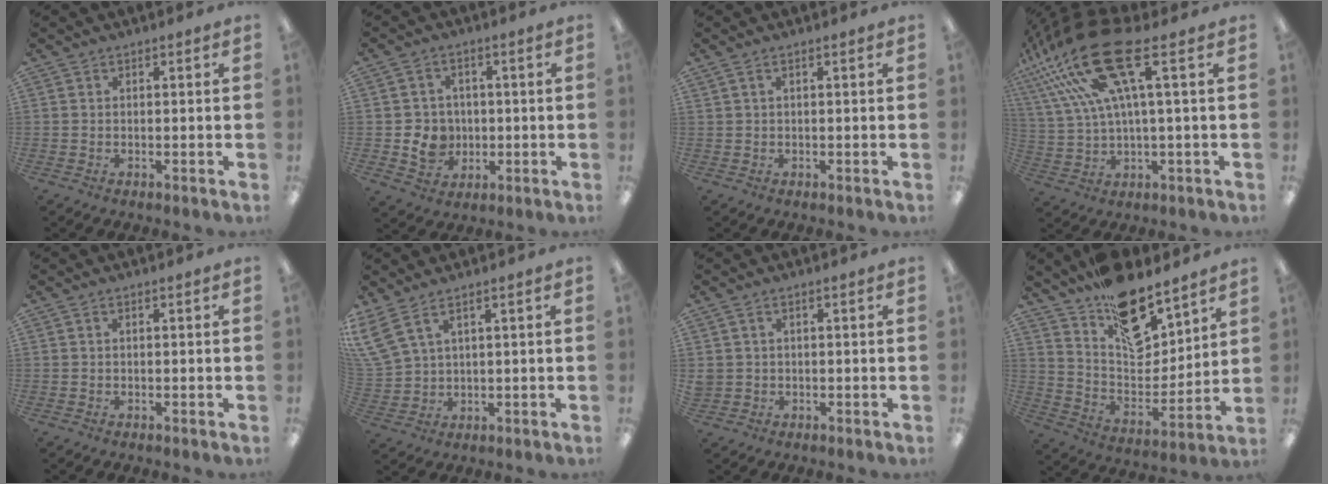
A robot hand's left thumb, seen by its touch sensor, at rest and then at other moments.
{"total": 7.1, "force": [-1.0, 6.4, 2.8], "torque": [-0.053, 0.012, -0.015]}
{"total": 1.5, "force": [0.4, 0.3, 1.4], "torque": [-0.027, 0.002, 0.007]}
{"total": 20.8, "force": [9.3, 6.0, 17.6], "torque": [-0.361, -0.031, 0.150]}
{"total": 0.0}
{"total": 6.8, "force": [4.3, 3.0, 4.3], "torque": [-0.095, -0.014, 0.083]}
{"total": 1.7, "force": [0.5, 1.3, 1.0], "torque": [-0.022, 0.005, 0.007]}
{"total": 17.5, "force": [13.1, 8.0, 8.4], "torque": [-0.135, -0.087, 0.232]}